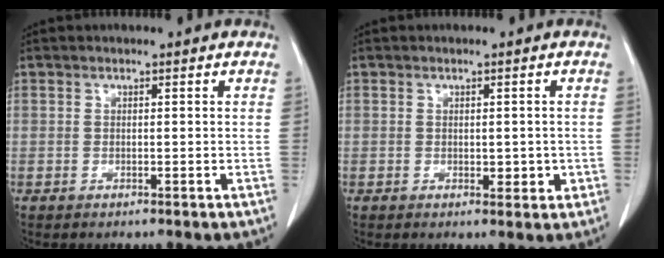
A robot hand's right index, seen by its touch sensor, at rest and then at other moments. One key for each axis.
{"total": 2.3, "fx": -0.2, "fy": 1.4, "fz": 1.8, "tx": -0.015, "ty": 0.003, "tz": 0.007}